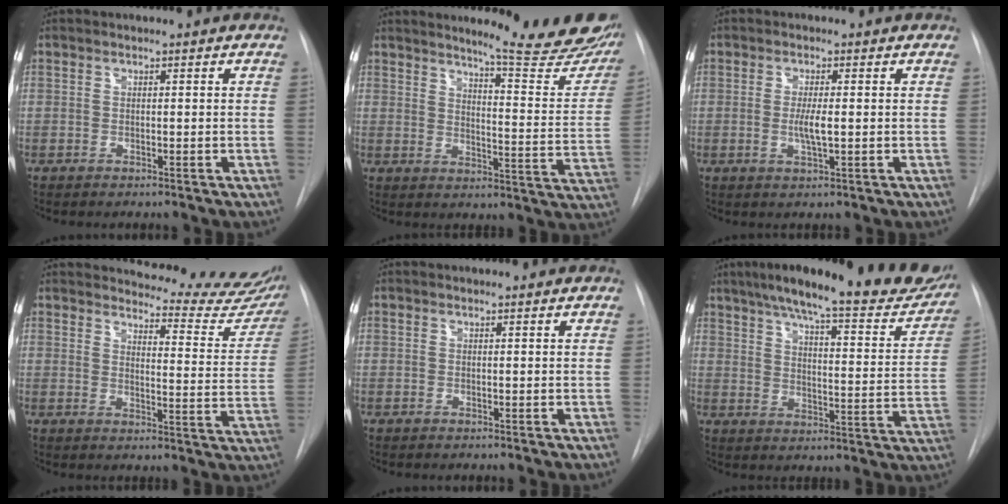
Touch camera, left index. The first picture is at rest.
{"total": 20.4, "force": [17.7, 1.4, 10.0], "torque": [-0.126, -0.089, 0.206]}
{"total": 3.1, "force": [-0.2, 0.4, 3.1], "torque": [-0.061, -0.006, -0.003]}
{"total": 18.2, "force": [17.3, 2.8, 4.6], "torque": [-0.042, -0.097, 0.181]}
{"total": 1.4, "force": [1.4, 0.0, 0.1], "torque": [-0.009, 0.005, 0.014]}
{"total": 26.7, "force": [22.2, 4.6, 14.0], "torque": [-0.209, -0.037, 0.278]}